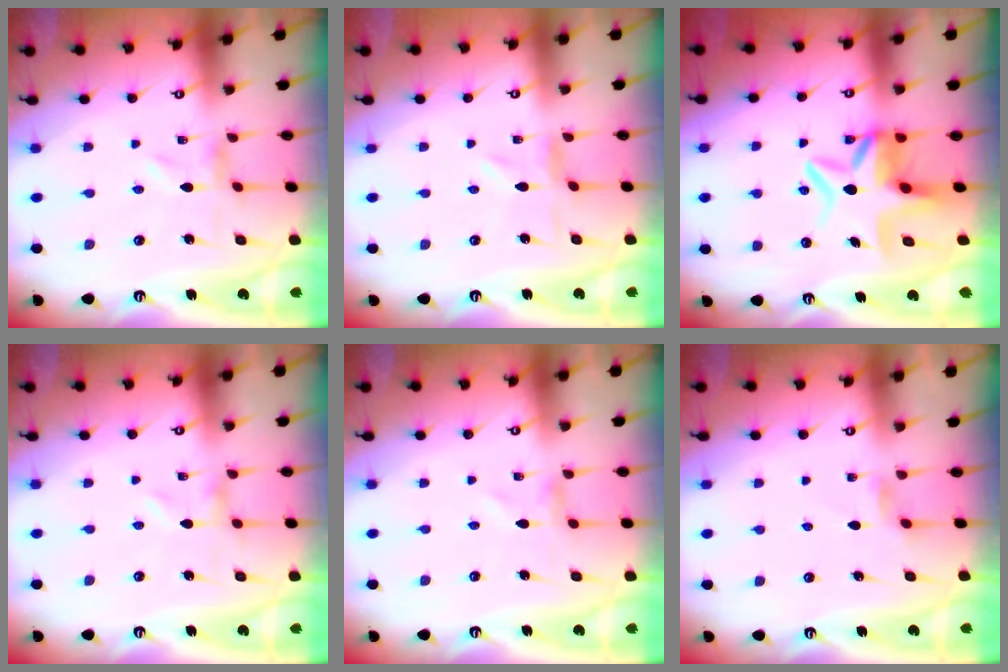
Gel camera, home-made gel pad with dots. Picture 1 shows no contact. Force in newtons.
{"total": 0.8, "press": 0.8, "slide": 0.2}
{"total": 8.0, "press": 7.4, "slide": 2.9}
{"total": 0.0}
{"total": 0.0}
{"total": 2.3, "press": 2.3, "slide": 0.4}